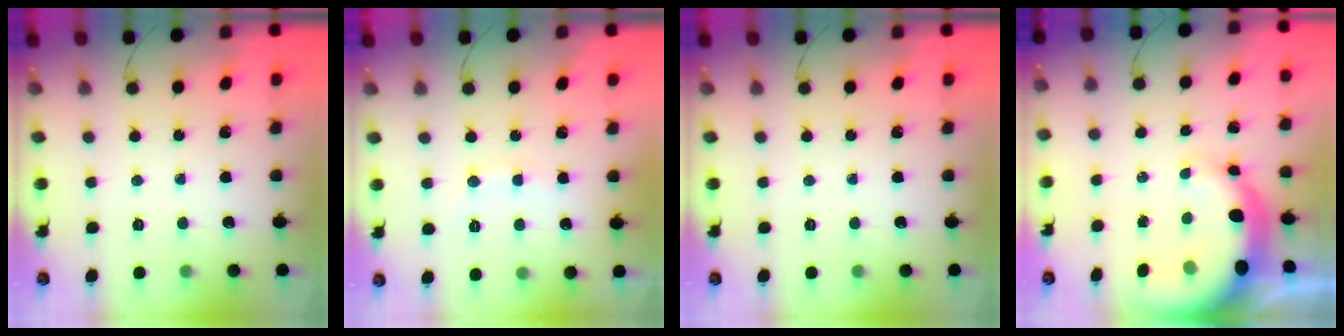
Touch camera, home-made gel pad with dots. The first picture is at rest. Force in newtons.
{"total": 7.3, "press": 7.1, "slide": 1.3}
{"total": 0.0}
{"total": 9.6, "press": 9.3, "slide": 2.5}